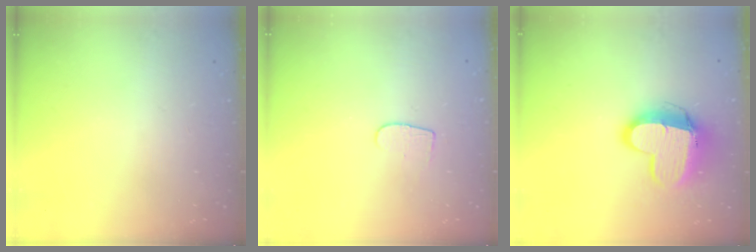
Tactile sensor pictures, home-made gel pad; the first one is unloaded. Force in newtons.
{"total": 4.3, "press": 4.2, "slide": 0.3}
{"total": 13.5, "press": 13.5, "slide": 1.2}